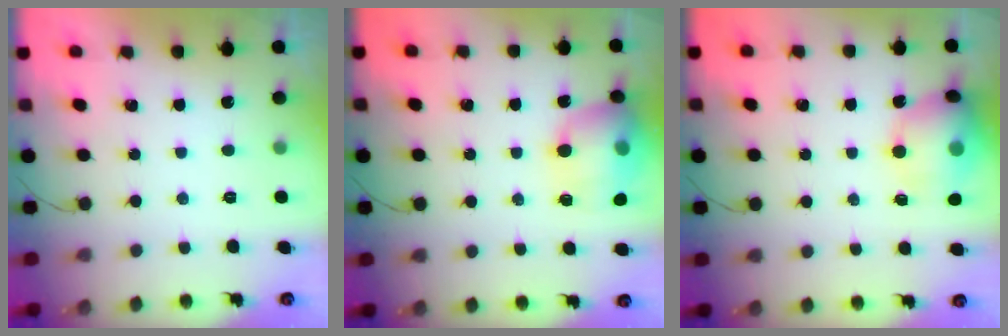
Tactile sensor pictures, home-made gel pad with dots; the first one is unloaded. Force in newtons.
{"total": 16.2, "press": 16.0, "slide": 2.4}
{"total": 14.4, "press": 14.1, "slide": 2.6}